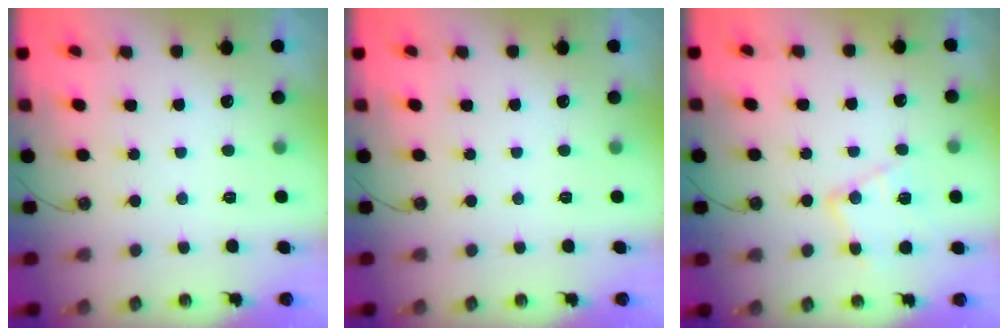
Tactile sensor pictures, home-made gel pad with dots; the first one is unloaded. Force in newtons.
{"total": 0.0}
{"total": 12.7, "press": 12.6, "slide": 0.9}